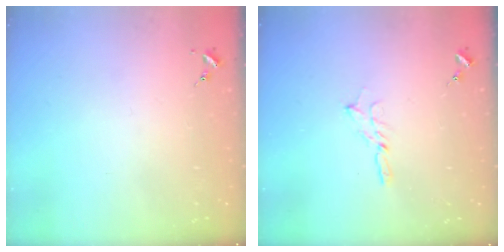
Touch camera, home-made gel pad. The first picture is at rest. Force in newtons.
{"total": 2.0, "press": 2.0, "slide": 0.2}